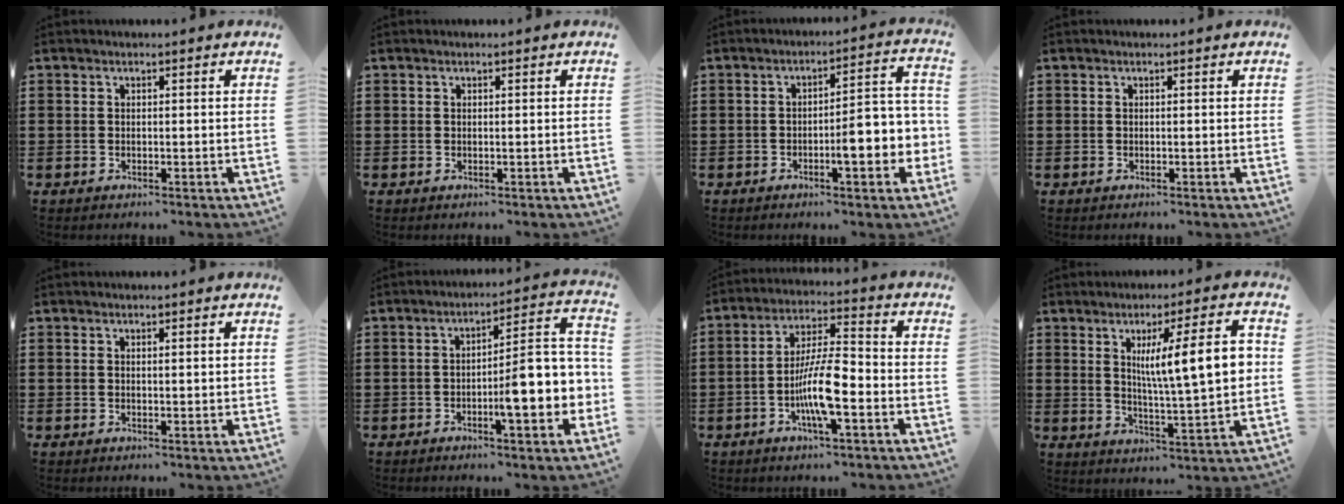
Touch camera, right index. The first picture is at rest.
{"total": 0.0}
{"total": 7.4, "force": [-2.3, 2.0, 6.7], "torque": [-0.086, -0.015, -0.045]}
{"total": 0.0}
{"total": 0.7, "force": [0.4, 0.1, 0.5], "torque": [-0.011, 0.001, 0.007]}
{"total": 10.5, "force": [-2.6, 2.5, 9.9], "torque": [-0.130, -0.021, -0.049]}
{"total": 9.1, "force": [-2.8, 2.1, 8.4], "torque": [-0.166, -0.003, -0.055]}
{"total": 11.1, "force": [2.6, 2.0, 10.6], "torque": [-0.168, -0.002, 0.032]}